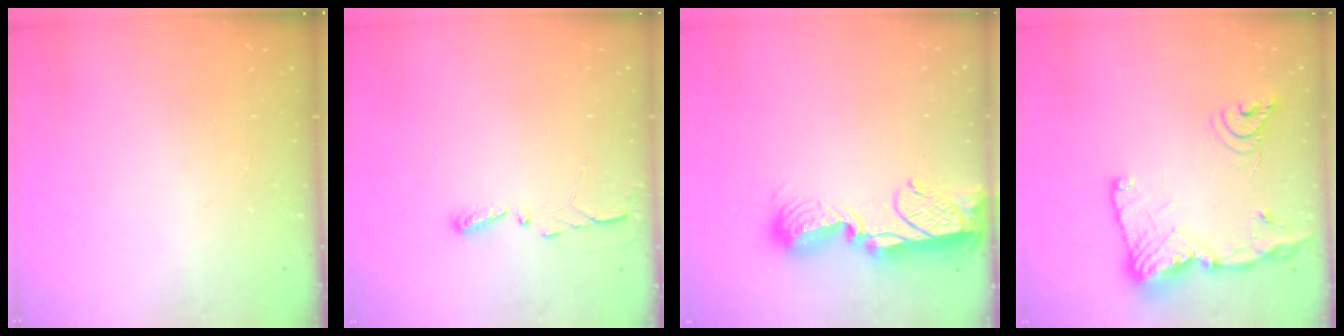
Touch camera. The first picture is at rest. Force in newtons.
{"total": 2.9, "press": 2.9, "slide": 0.4}
{"total": 11.4, "press": 11.3, "slide": 1.5}
{"total": 18.5, "press": 18.4, "slide": 1.7}